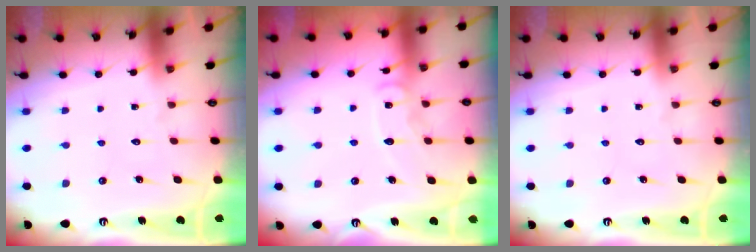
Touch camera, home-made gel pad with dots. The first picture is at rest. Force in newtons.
{"total": 8.9, "press": 8.9, "slide": 0.7}
{"total": 0.0}